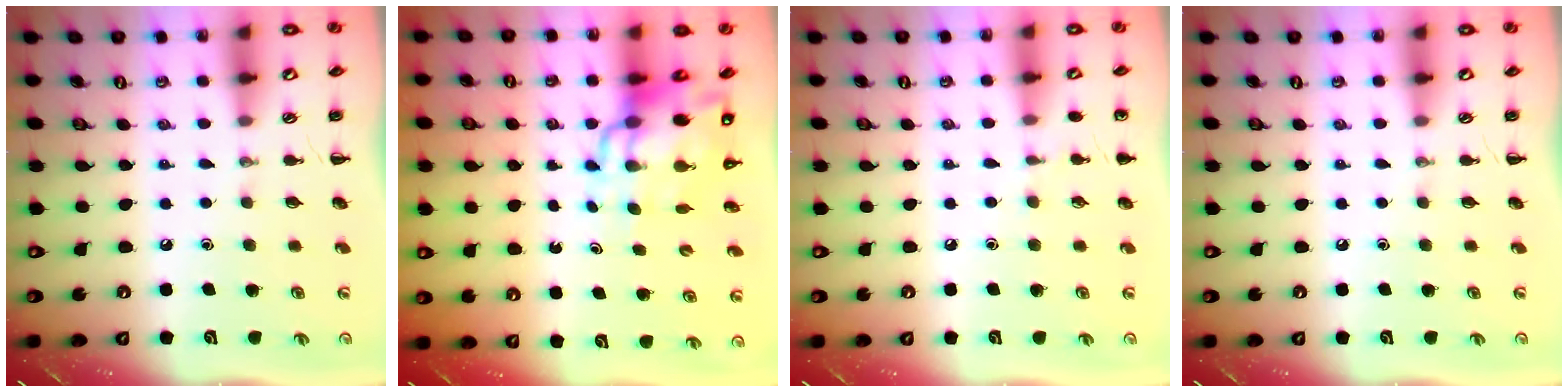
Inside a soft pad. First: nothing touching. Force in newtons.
{"total": 12.2, "press": 11.6, "slide": 3.5}
{"total": 4.8, "press": 4.6, "slide": 1.4}
{"total": 0.0}